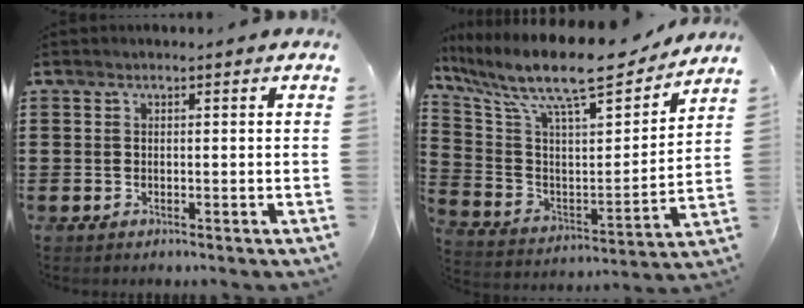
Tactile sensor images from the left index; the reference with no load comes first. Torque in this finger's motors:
{"motor_torque": [1.53, -0.60, 1.05, 0.21]}